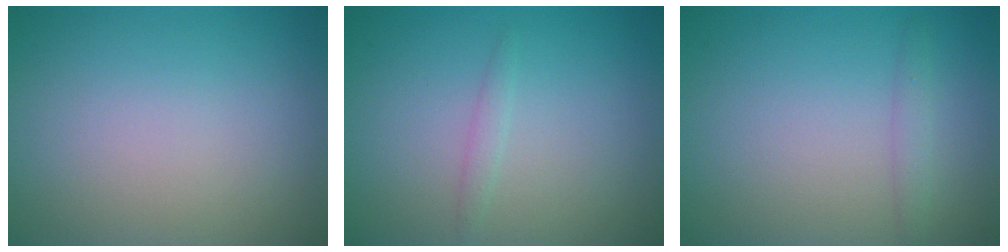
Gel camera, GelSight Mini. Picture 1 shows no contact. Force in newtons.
{"total": 0.9, "press": 0.9, "slide": 0.1}
{"total": 1.1, "press": 1.0, "slide": 0.1}